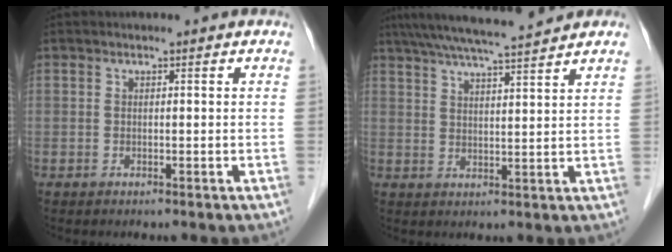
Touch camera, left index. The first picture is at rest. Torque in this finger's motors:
{"motor_torque": [0.89, -1.09, 0.68, 0.18]}